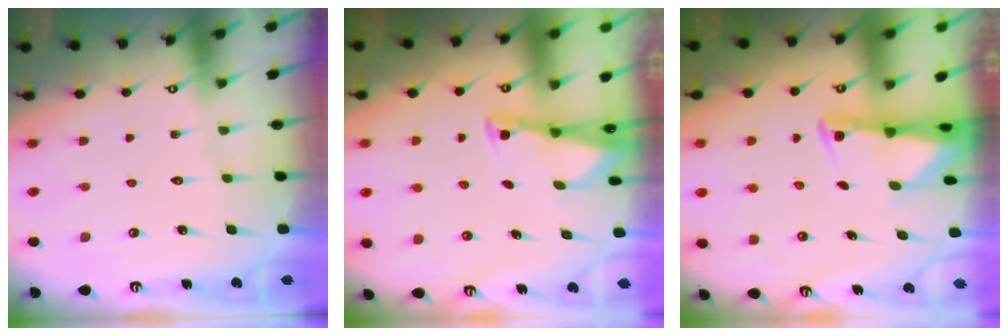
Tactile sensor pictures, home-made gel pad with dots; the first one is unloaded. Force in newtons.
{"total": 2.2, "press": 2.2, "slide": 0.3}
{"total": 2.4, "press": 2.4, "slide": 0.5}